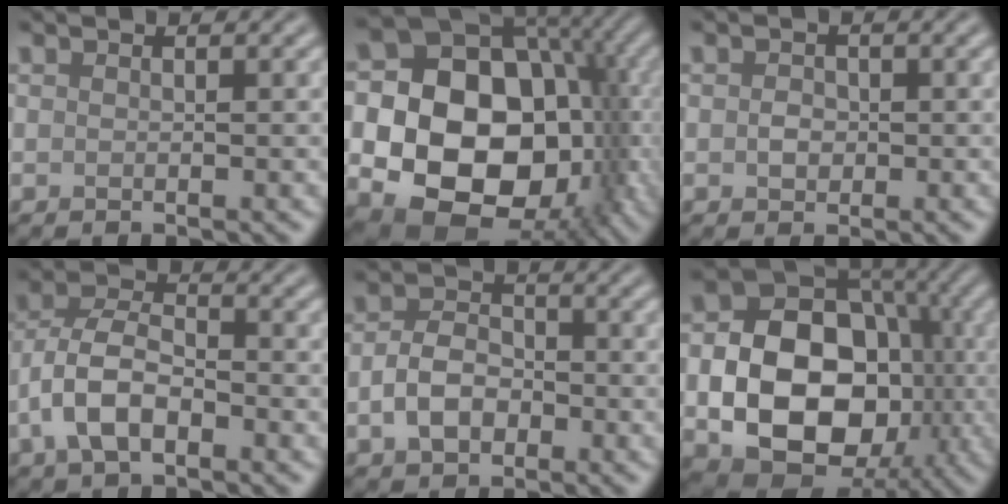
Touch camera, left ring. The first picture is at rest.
{"total": 19.0, "force": [-2.0, 15.0, 11.4], "torque": [-0.152, -0.024, -0.039]}
{"total": 1.5, "force": [-0.1, 1.2, 0.9], "torque": [-0.016, -0.002, -0.006]}
{"total": 5.8, "force": [-2.1, 3.2, 4.3], "torque": [-0.087, 0.006, -0.048]}
{"total": 4.1, "force": [-1.3, 2.8, 2.7], "torque": [-0.051, 0.003, -0.031]}
{"total": 13.7, "force": [-2.3, 10.1, 9.0], "torque": [-0.137, -0.016, -0.046]}